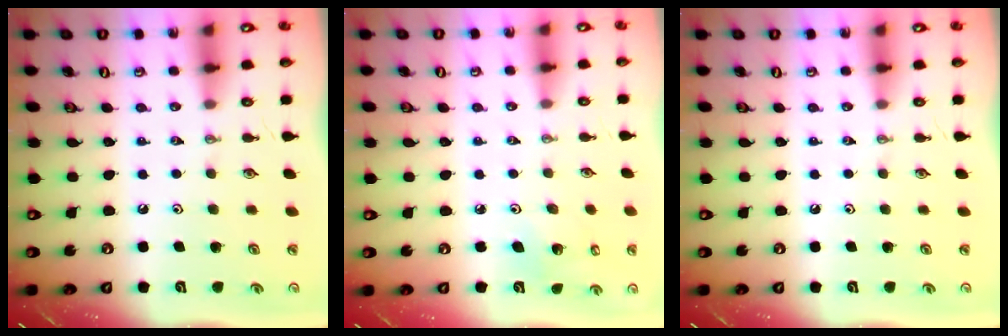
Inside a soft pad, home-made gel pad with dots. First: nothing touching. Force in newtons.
{"total": 3.8, "press": 3.6, "slide": 1.3}
{"total": 0.0}